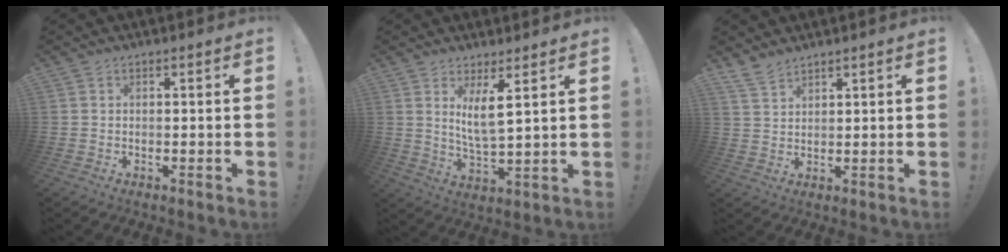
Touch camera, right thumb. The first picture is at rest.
{"total": 7.9, "force": [4.0, 1.5, 6.7], "torque": [-0.120, -0.019, 0.066]}
{"total": 4.5, "force": [4.0, 1.5, 1.7], "torque": [-0.041, -0.020, 0.078]}